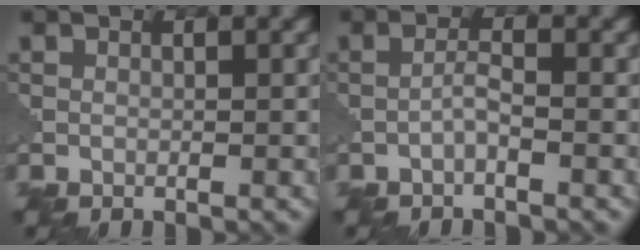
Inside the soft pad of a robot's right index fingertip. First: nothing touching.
{"total": 1.3, "force": [-0.8, 0.1, 1.1], "torque": [-0.021, 0.008, -0.019]}